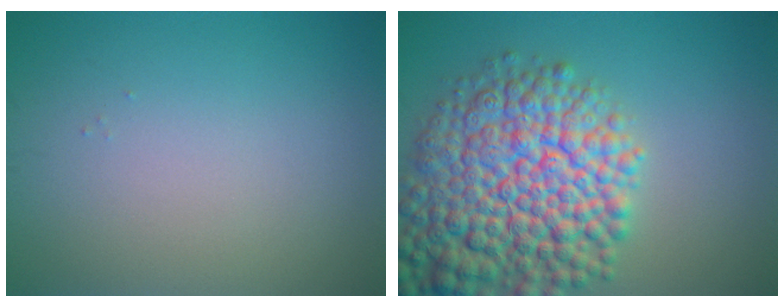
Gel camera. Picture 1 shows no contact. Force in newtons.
{"total": 11.9, "press": 11.9, "slide": 0.5}